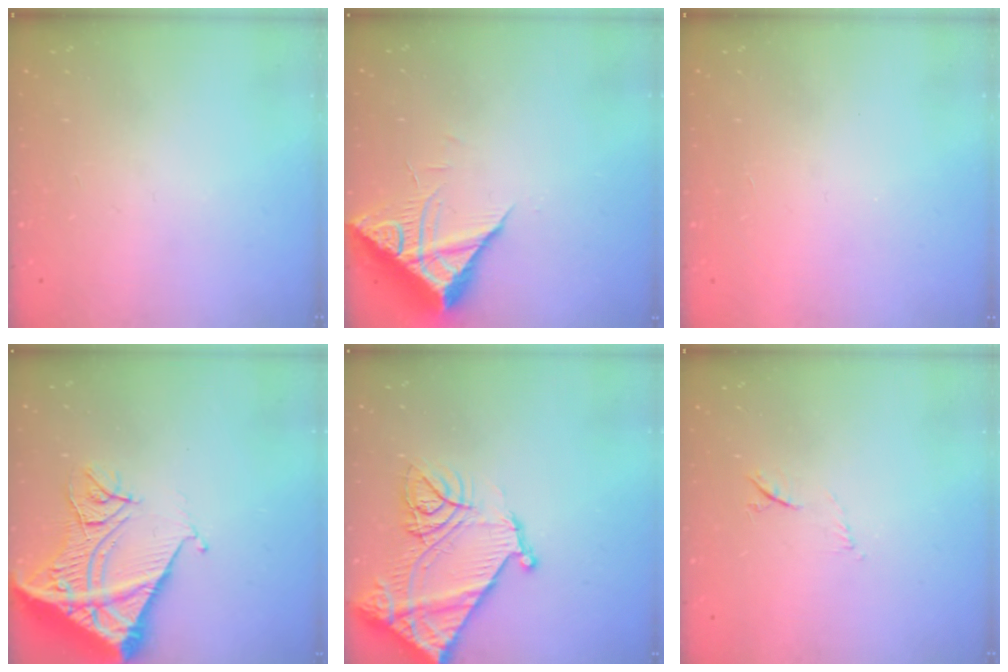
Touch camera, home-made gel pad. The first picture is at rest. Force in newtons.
{"total": 8.5, "press": 8.4, "slide": 0.8}
{"total": 1.6, "press": 1.6, "slide": 0.1}
{"total": 16.2, "press": 16.1, "slide": 2.1}
{"total": 19.9, "press": 19.8, "slide": 2.1}
{"total": 4.7, "press": 4.6, "slide": 1.2}